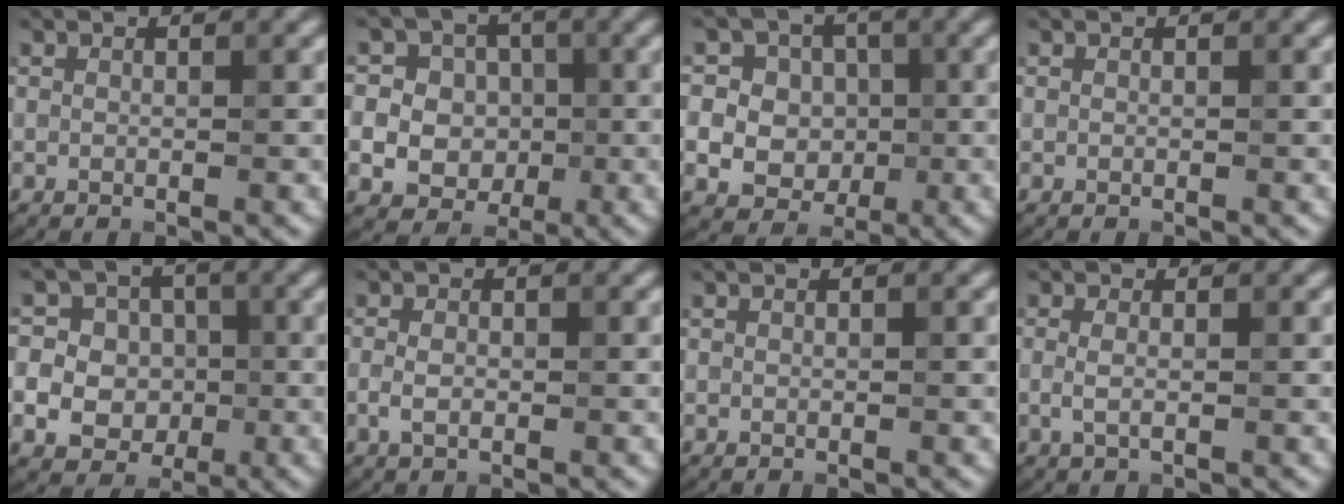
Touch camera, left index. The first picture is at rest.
{"total": 9.8, "force": [0.2, 9.2, 3.5], "torque": [-0.082, 0.027, -0.013]}
{"total": 10.6, "force": [1.2, 9.7, 4.1], "torque": [-0.092, 0.035, -0.002]}
{"total": 0.0}
{"total": 9.3, "force": [-0.7, 8.7, 3.1], "torque": [-0.067, 0.021, -0.036]}
{"total": 1.8, "force": [-0.3, 1.1, 1.4], "torque": [-0.029, 0.001, -0.007]}
{"total": 0.0}
{"total": 1.4, "force": [0.0, 0.5, 1.3], "torque": [-0.028, -0.002, -0.002]}